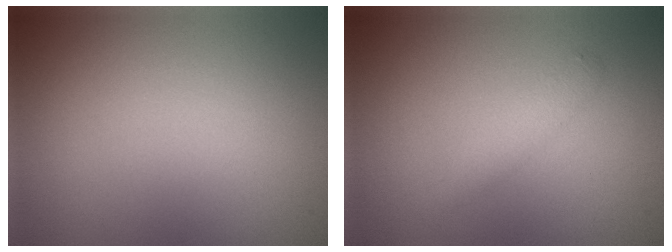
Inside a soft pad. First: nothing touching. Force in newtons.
{"total": 1.4, "press": 1.4, "slide": 0.0}